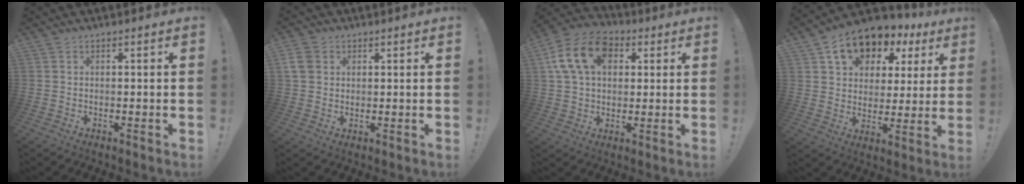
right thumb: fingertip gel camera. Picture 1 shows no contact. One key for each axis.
{"total": 5.7, "fx": 2.0, "fy": 4.6, "fz": 2.8, "tx": -0.053, "ty": -0.002, "tz": 0.041}
{"total": 16.5, "fx": 5.6, "fy": 11.7, "fz": 10.3, "tx": -0.169, "ty": -0.005, "tz": 0.108}
{"total": 13.3, "fx": 7.7, "fy": 9.1, "fz": 5.9, "tx": -0.086, "ty": -0.047, "tz": 0.144}